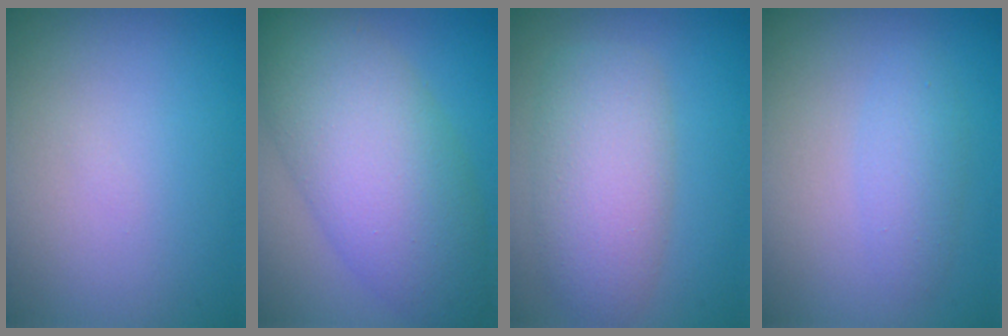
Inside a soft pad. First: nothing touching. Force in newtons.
{"total": 9.5, "press": 9.5, "slide": 0.4}
{"total": 5.4, "press": 5.4, "slide": 0.2}
{"total": 1.8, "press": 1.8, "slide": 0.0}